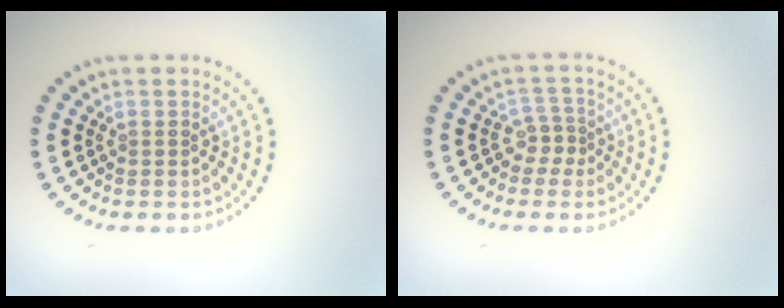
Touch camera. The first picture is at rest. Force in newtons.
{"total": 1.8, "press": 1.3, "slide": 1.3}